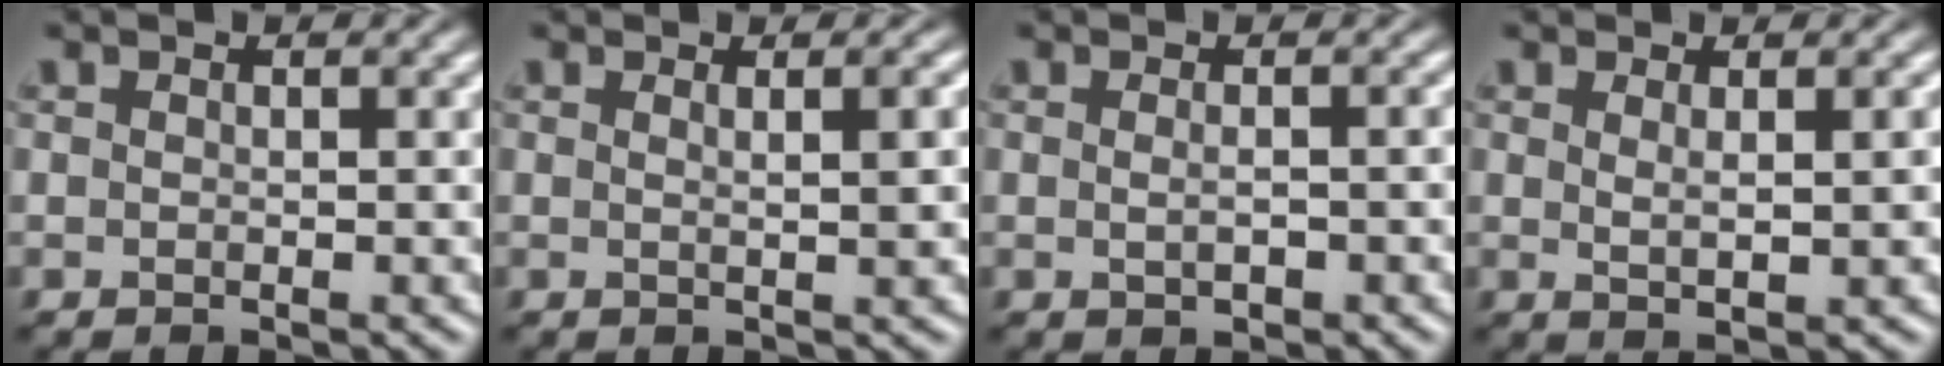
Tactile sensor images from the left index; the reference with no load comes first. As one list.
[{"total": 2.4, "force": [0.7, 0.7, 2.2], "torque": [-0.019, 0.006, -0.005]}, {"total": 1.3, "force": [-0.1, 0.4, 1.3], "torque": [-0.021, -0.007, 0.001]}, {"total": 1.7, "force": [0.6, 0.3, 1.5], "torque": [-0.027, -0.004, 0.012]}]